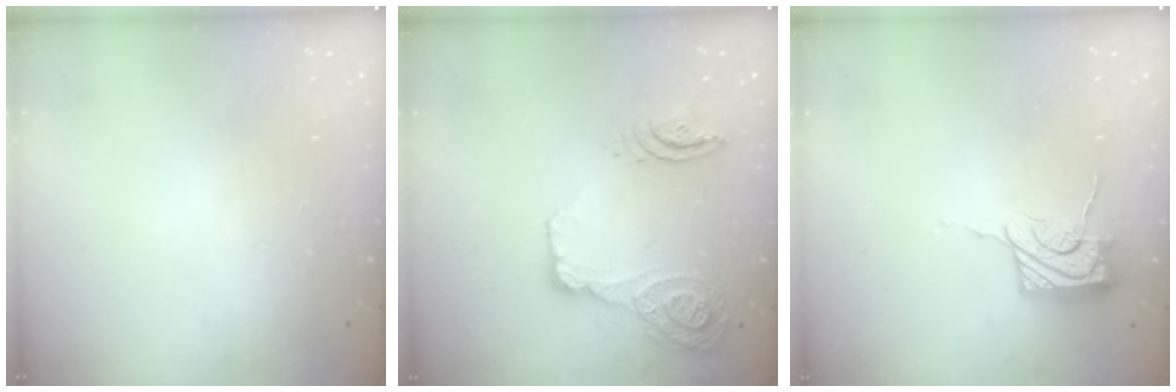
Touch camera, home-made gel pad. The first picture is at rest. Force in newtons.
{"total": 30.8, "press": 21.2, "slide": 22.4}
{"total": 12.2, "press": 12.0, "slide": 1.8}